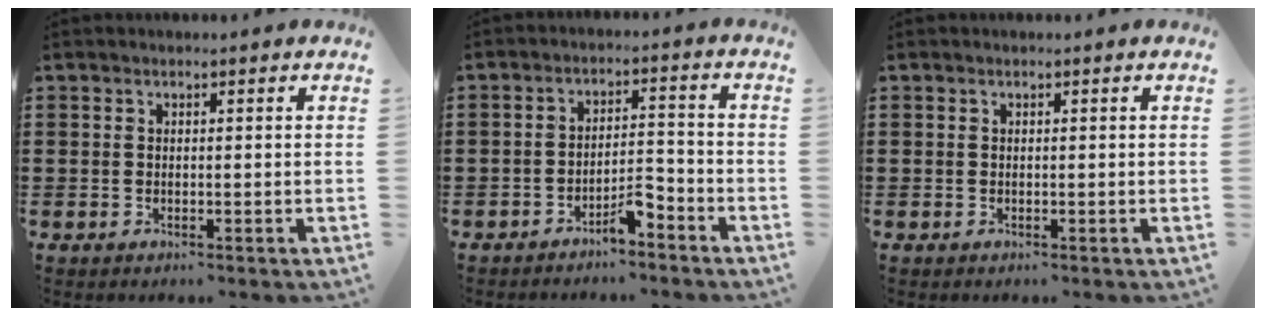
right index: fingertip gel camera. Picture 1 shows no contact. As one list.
[{"total": 4.3, "force": [-3.6, 0.7, 2.2], "torque": [-0.039, 0.007, -0.070]}, {"total": 0.0}]